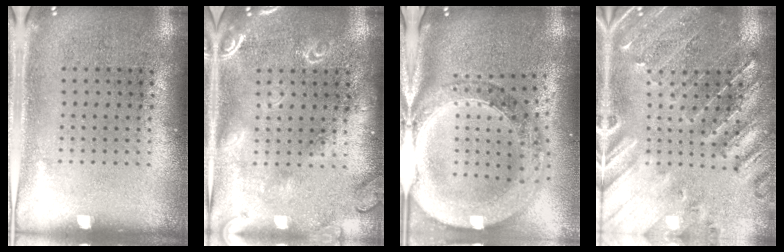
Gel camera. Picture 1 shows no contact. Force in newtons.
{"total": 3.1, "press": 3.1, "slide": 0.4}
{"total": 2.6, "press": 2.3, "slide": 1.3}
{"total": 1.0, "press": 0.9, "slide": 0.3}